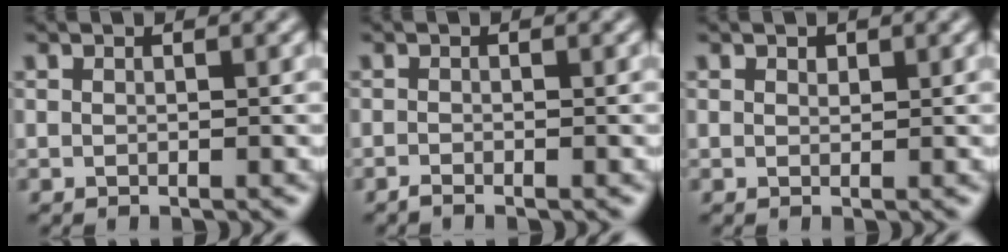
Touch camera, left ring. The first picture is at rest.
{"total": 0.7, "force": [-0.5, 0.0, 0.4], "torque": [-0.006, 0.000, -0.012]}
{"total": 0.6, "force": [0.5, 0.3, 0.2], "torque": [-0.003, -0.001, 0.008]}